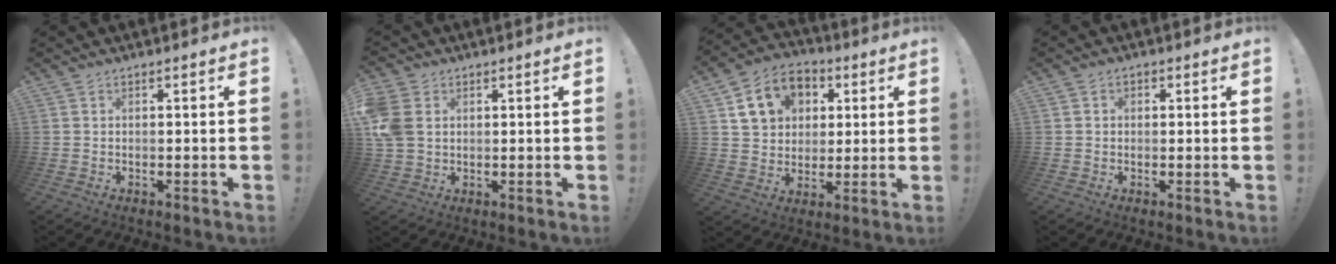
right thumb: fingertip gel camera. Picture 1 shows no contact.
{"total": 9.3, "force": [1.9, 7.3, 5.5], "torque": [-0.115, 0.001, 0.039]}
{"total": 13.2, "force": [5.0, 10.7, 5.7], "torque": [-0.090, -0.011, 0.103]}
{"total": 1.7, "force": [-0.5, 1.4, 0.7], "torque": [-0.012, 0.006, -0.010]}